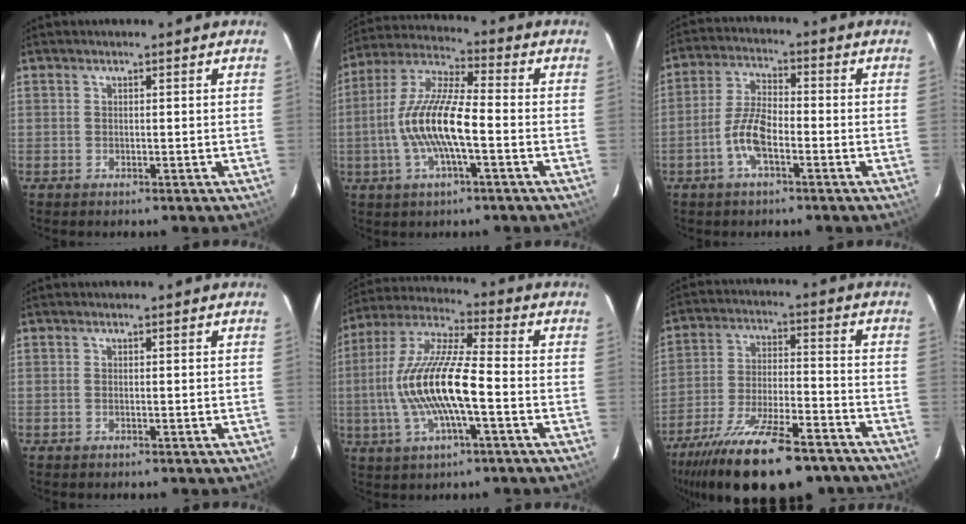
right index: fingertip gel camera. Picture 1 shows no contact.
{"total": 13.6, "force": [-3.0, 3.1, 12.9], "torque": [-0.264, 0.003, -0.061]}
{"total": 7.2, "force": [-3.1, 2.6, 5.9], "torque": [-0.129, 0.009, -0.060]}
{"total": 0.0}
{"total": 15.9, "force": [-3.0, 3.1, 15.3], "torque": [-0.305, 0.001, -0.060]}
{"total": 25.7, "force": [-19.6, 7.8, 14.6], "torque": [-0.276, -0.050, -0.297]}